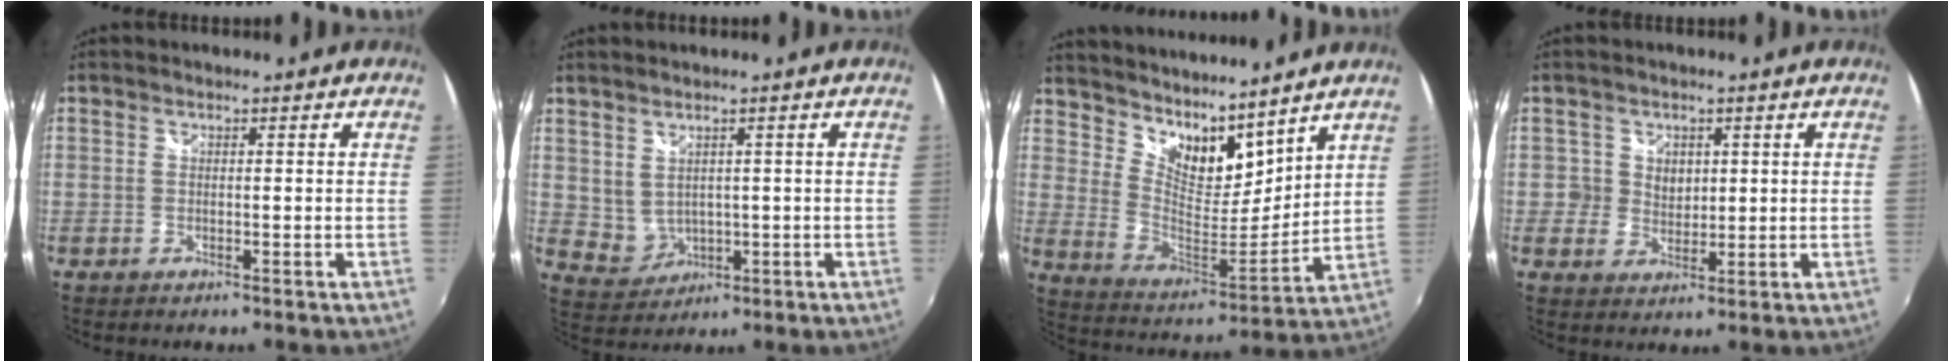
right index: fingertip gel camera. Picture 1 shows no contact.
{"total": 4.6, "force": [1.7, 3.5, 2.3], "torque": [-0.045, 0.000, 0.049]}
{"total": 13.6, "force": [11.2, 5.2, 5.7], "torque": [-0.105, -0.006, 0.209]}
{"total": 3.8, "force": [0.9, 3.6, 0.5], "torque": [-0.006, 0.008, 0.016]}